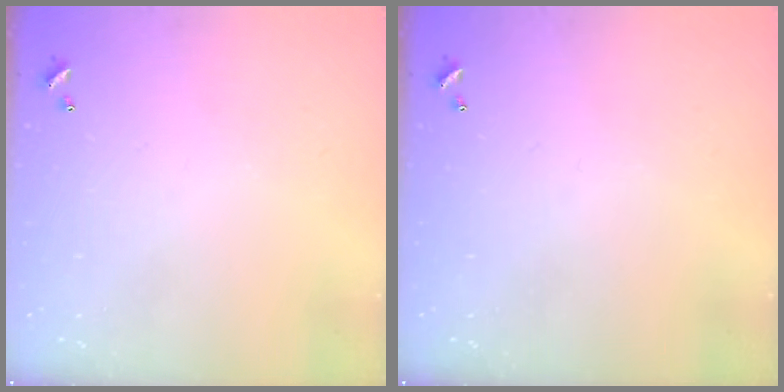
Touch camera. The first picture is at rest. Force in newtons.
{"total": 0.0}